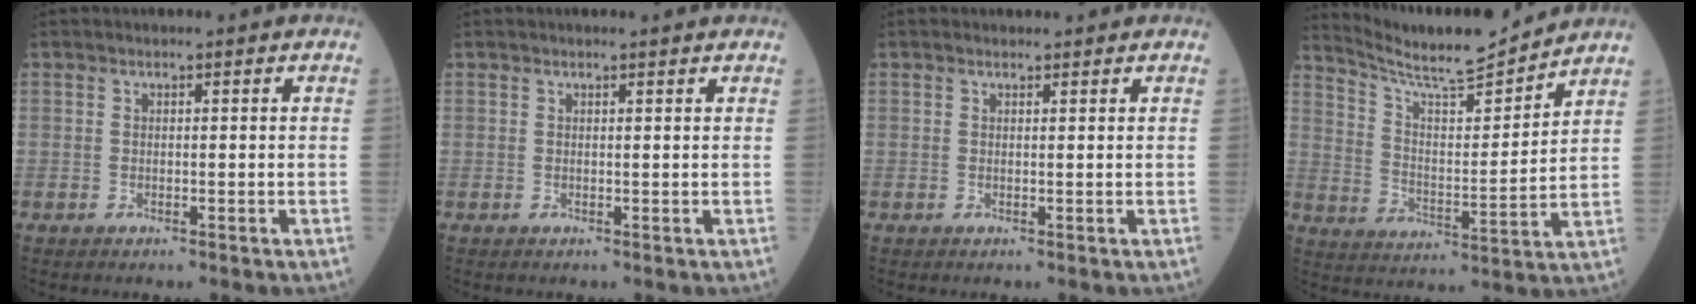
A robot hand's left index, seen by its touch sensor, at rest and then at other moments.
{"total": 2.4, "force": [2.2, 0.0, 1.0], "torque": [-0.009, 0.011, 0.024]}
{"total": 1.5, "force": [1.5, 0.2, 0.3], "torque": [-0.008, 0.007, 0.020]}
{"total": 14.2, "force": [13.5, 0.0, 4.4], "torque": [-0.084, -0.001, 0.222]}